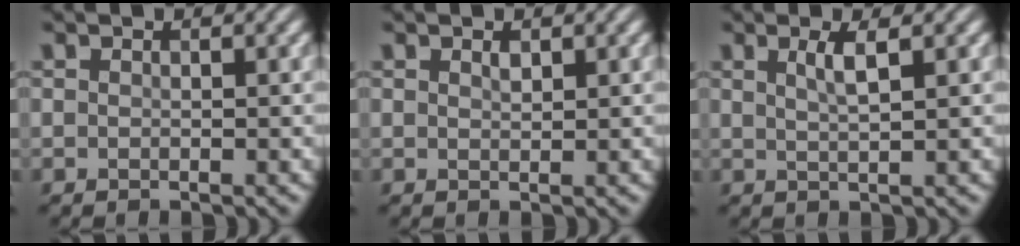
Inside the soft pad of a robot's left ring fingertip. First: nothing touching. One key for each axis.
{"total": 0.7, "fx": 0.5, "fy": 0.3, "fz": 0.4, "tx": -0.011, "ty": -0.002, "tz": 0.010}
{"total": 2.1, "fx": 0.9, "fy": 0.5, "fz": 1.8, "tx": -0.029, "ty": 0.002, "tz": 0.012}